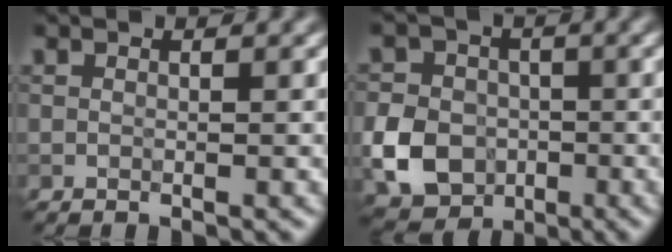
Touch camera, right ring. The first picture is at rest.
{"total": 5.9, "force": [-1.7, 5.0, 2.7], "torque": [-0.049, -0.001, -0.043]}